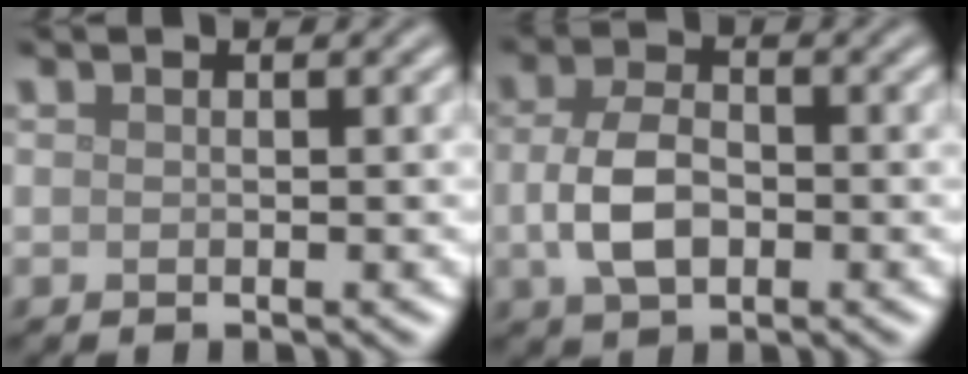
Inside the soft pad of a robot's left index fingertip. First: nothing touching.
{"total": 4.5, "force": [-0.7, 2.8, 3.5], "torque": [-0.077, -0.002, -0.015]}